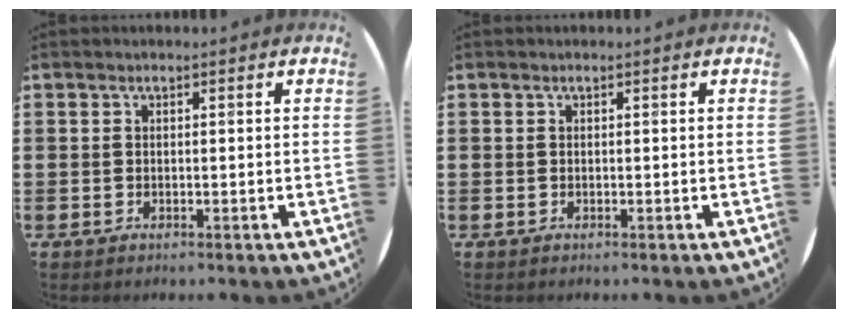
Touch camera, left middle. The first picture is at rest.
{"total": 0.0}